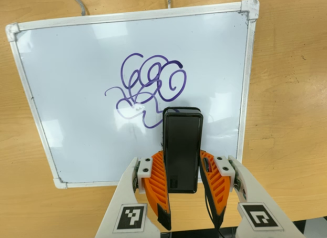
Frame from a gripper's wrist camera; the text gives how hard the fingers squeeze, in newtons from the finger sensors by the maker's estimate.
{"total": 5.0, "left": 3.3, "right": 6.8}